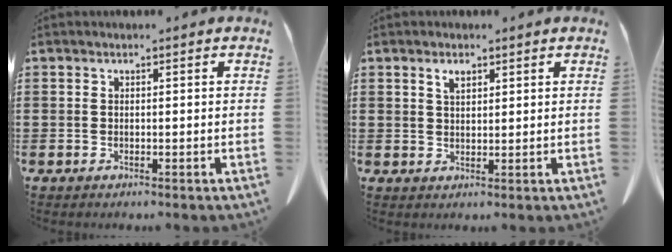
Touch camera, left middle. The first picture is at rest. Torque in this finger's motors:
{"motor_torque": [0.07, 0.04, 0.10, 0.03]}